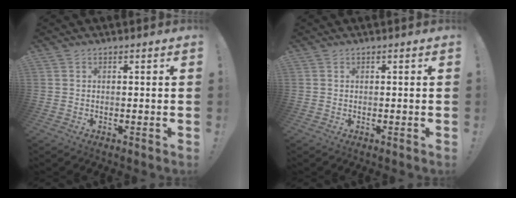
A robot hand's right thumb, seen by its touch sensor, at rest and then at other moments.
{"total": 0.0}